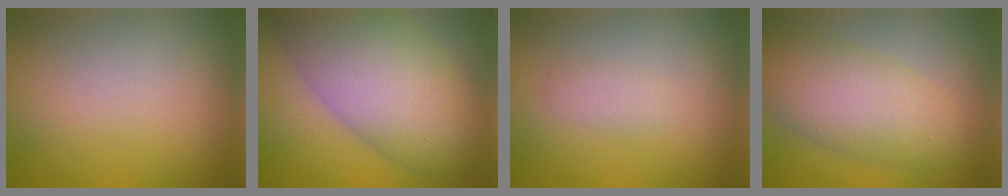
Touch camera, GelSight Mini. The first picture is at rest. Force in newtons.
{"total": 10.6, "press": 10.6, "slide": 0.5}
{"total": 1.2, "press": 1.2, "slide": 0.1}
{"total": 6.6, "press": 6.6, "slide": 0.2}